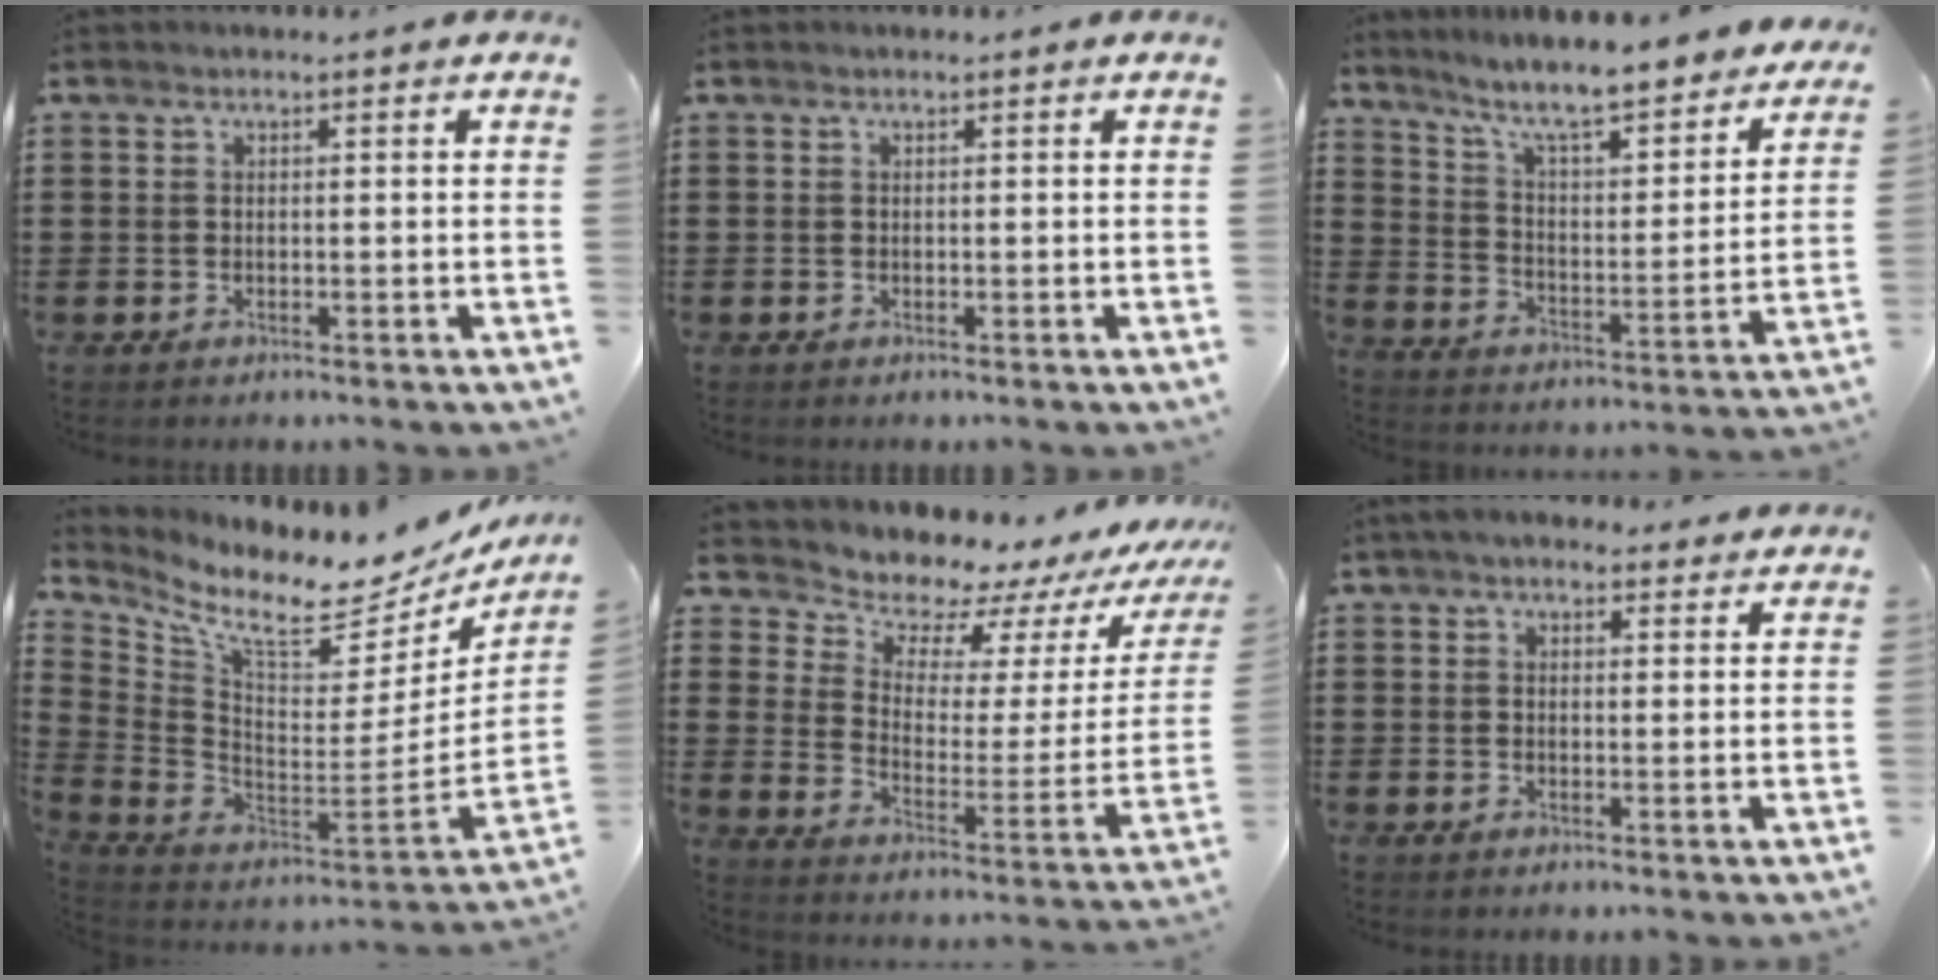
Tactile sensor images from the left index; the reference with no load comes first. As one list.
[{"total": 0.0}, {"total": 7.5, "force": [6.6, 0.1, 3.6], "torque": [-0.097, -0.053, 0.106]}, {"total": 8.3, "force": [6.8, 1.5, 4.6], "torque": [-0.117, -0.071, 0.111]}, {"total": 7.6, "force": [7.0, 2.7, 1.1], "torque": [-0.049, -0.064, 0.121]}, {"total": 3.1, "force": [2.5, 1.5, 1.0], "torque": [-0.027, 0.002, 0.046]}]